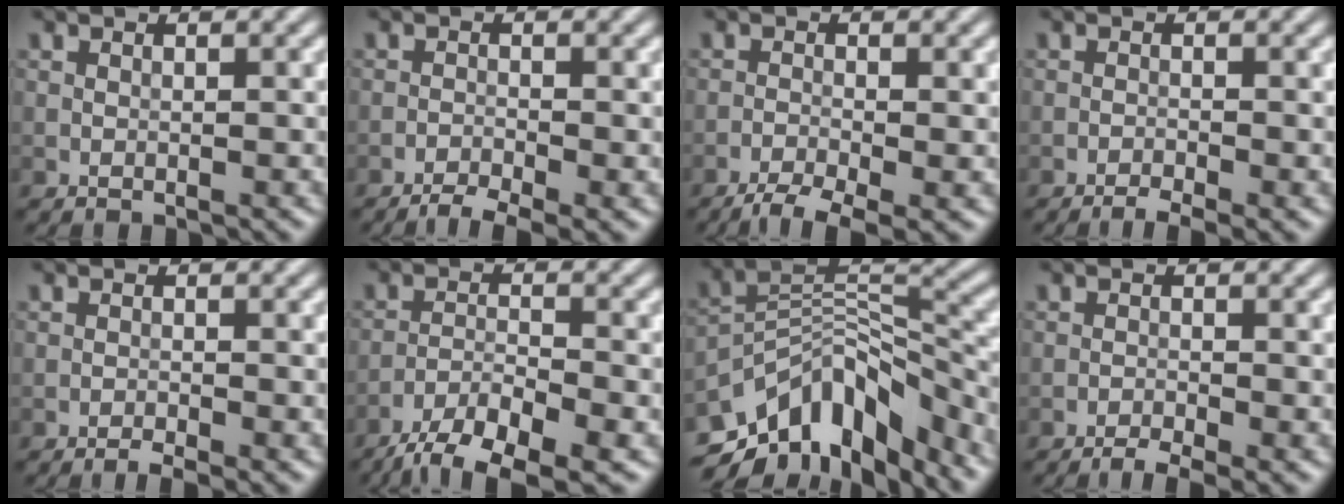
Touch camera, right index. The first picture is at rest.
{"total": 2.8, "force": [-2.1, 0.5, 1.9], "torque": [-0.038, 0.001, -0.040]}
{"total": 3.7, "force": [-2.6, 0.7, 2.5], "torque": [-0.050, -0.005, -0.053]}
{"total": 2.0, "force": [-1.4, 0.4, 1.5], "torque": [-0.028, 0.002, -0.025]}
{"total": 1.7, "force": [-1.1, 0.3, 1.3], "torque": [-0.022, 0.002, -0.019]}
{"total": 7.0, "force": [-5.2, 1.8, 4.3], "torque": [-0.071, -0.003, -0.091]}
{"total": 10.7, "force": [-7.6, 4.9, 5.8], "torque": [-0.096, 0.014, -0.139]}
{"total": 2.5, "force": [-1.7, 0.4, 1.8], "torque": [-0.035, 0.002, -0.032]}